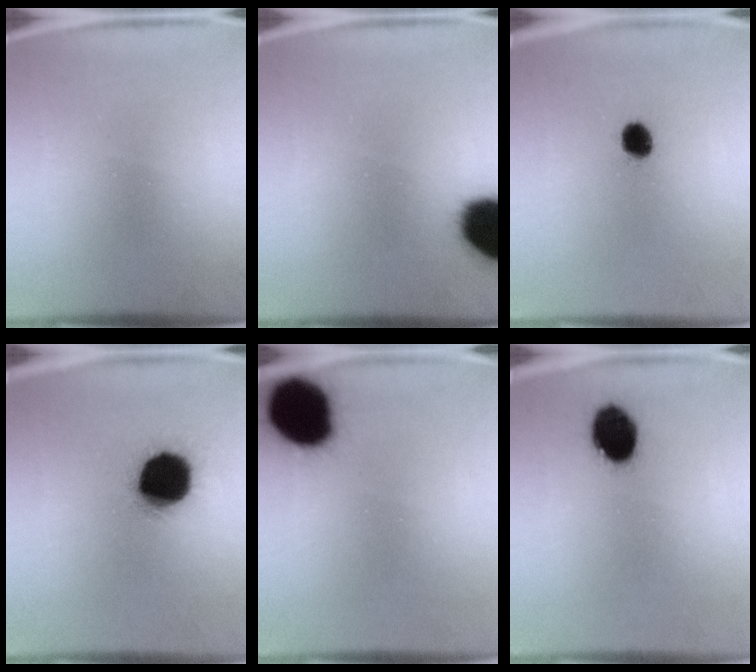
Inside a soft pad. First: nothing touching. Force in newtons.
{"total": 19.6}
{"total": 4.2}
{"total": 17.8}
{"total": 19.0}
{"total": 10.2}